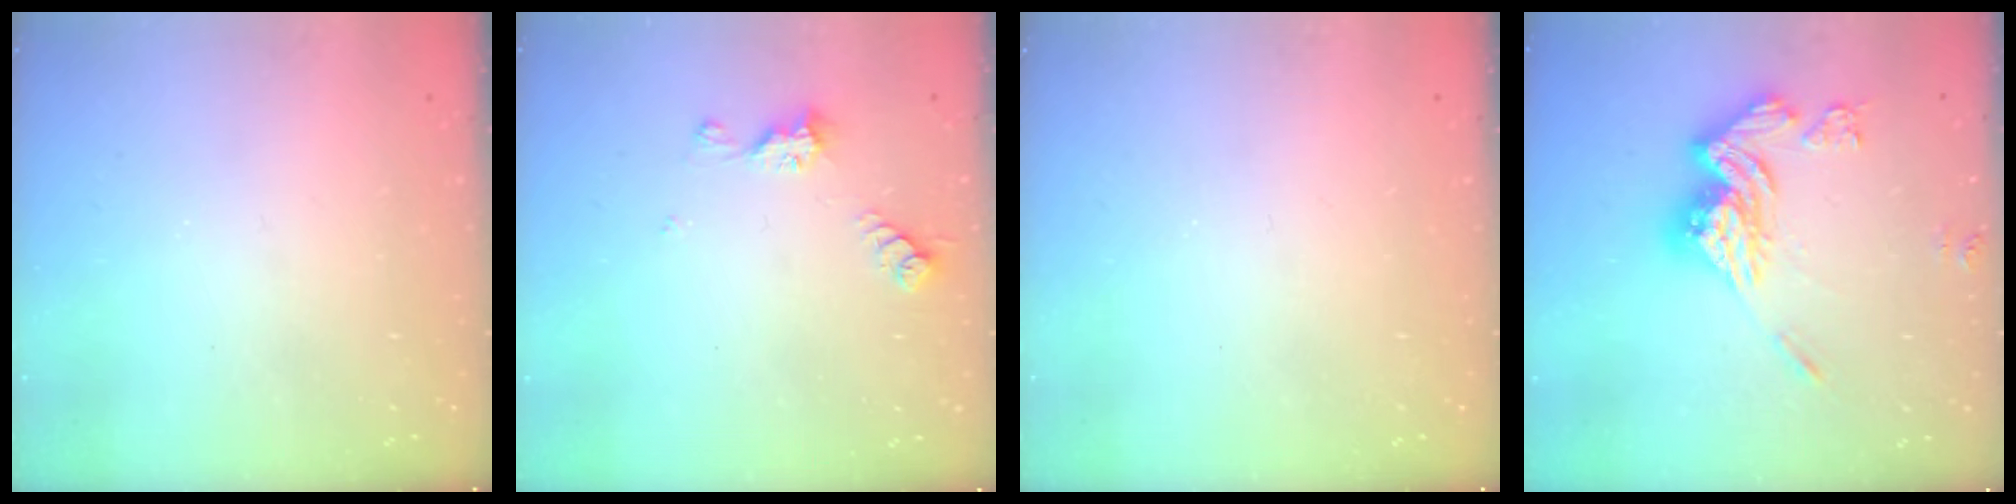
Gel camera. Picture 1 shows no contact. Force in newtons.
{"total": 5.9, "press": 5.9, "slide": 0.9}
{"total": 0.0}
{"total": 17.1, "press": 17.0, "slide": 1.9}